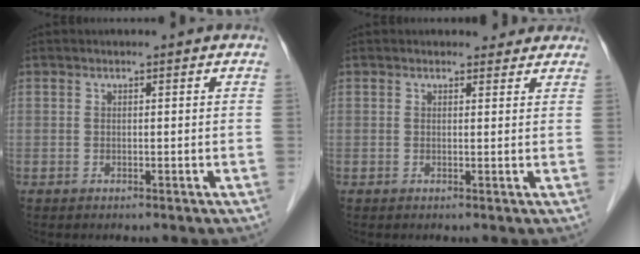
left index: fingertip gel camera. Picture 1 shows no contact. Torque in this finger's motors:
{"motor_torque": [1.11, -1.03, 0.06, -0.01]}